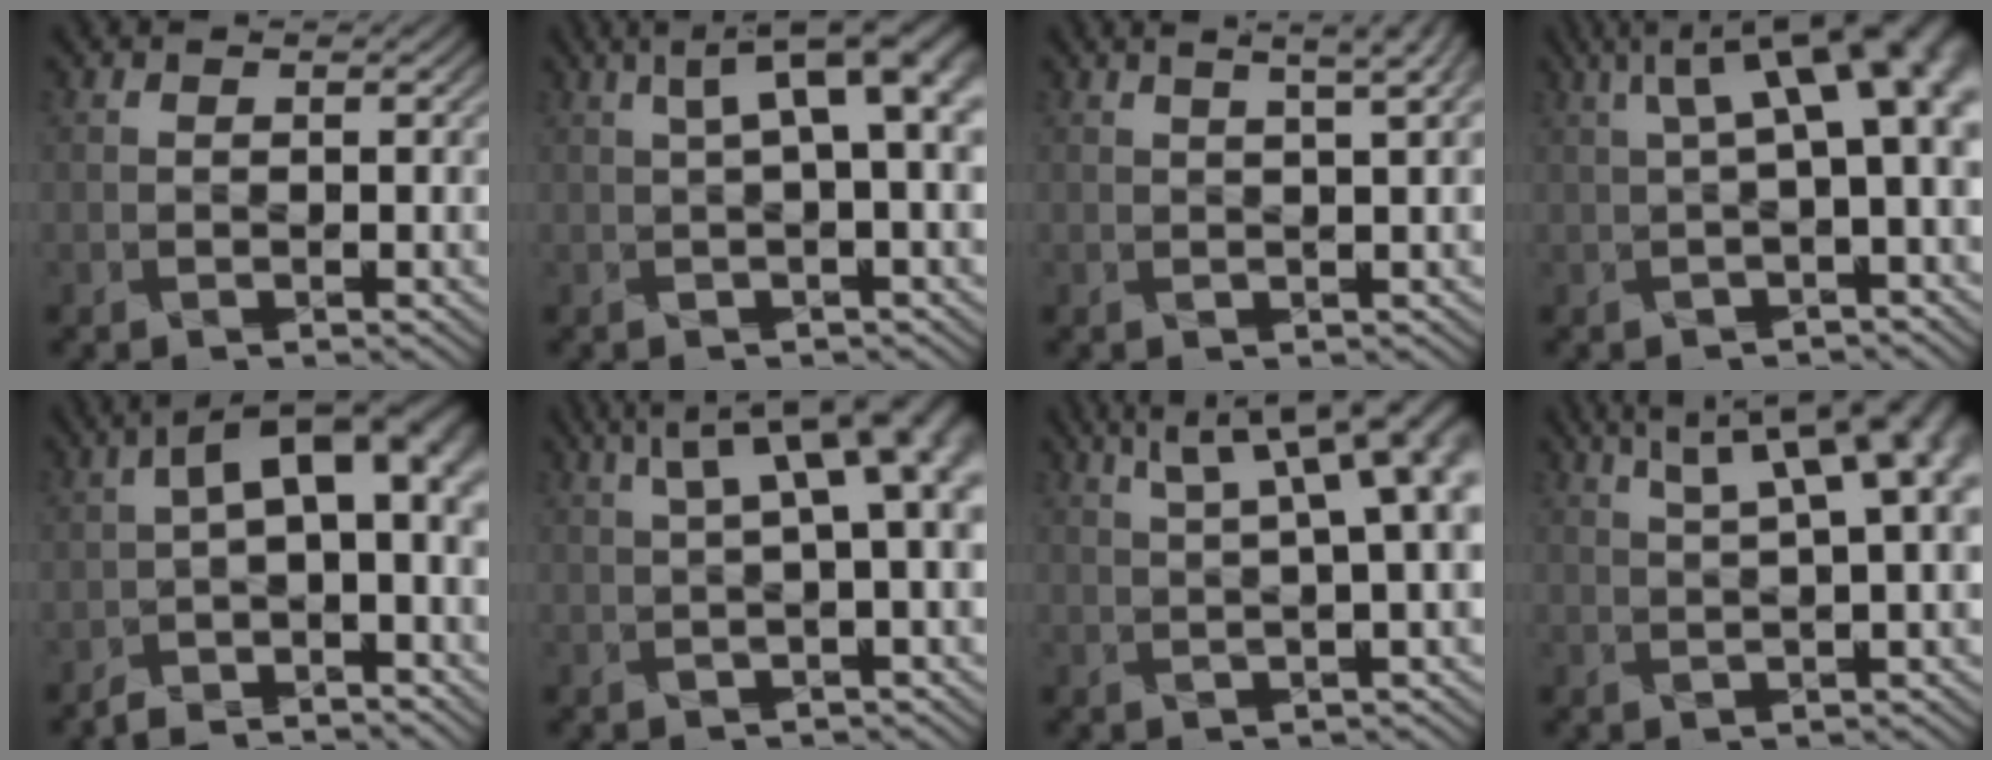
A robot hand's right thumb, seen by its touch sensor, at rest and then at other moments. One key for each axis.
{"total": 7.6, "fx": 2.0, "fy": 1.9, "fz": 7.0, "tx": -0.089, "ty": 0.023, "tz": 0.034}
{"total": 6.2, "fx": 3.2, "fy": 2.0, "fz": 4.9, "tx": -0.053, "ty": 0.037, "tz": 0.024}
{"total": 10.5, "fx": 2.7, "fy": 3.4, "fz": 9.6, "tx": -0.121, "ty": 0.027, "tz": 0.047}
{"total": 8.3, "fx": -1.5, "fy": 3.8, "fz": 7.2, "tx": -0.113, "ty": 0.001, "tz": -0.028}
{"total": 10.1, "fx": 3.2, "fy": 3.2, "fz": 9.0, "tx": -0.114, "ty": 0.031, "tz": 0.050}
{"total": 13.2, "fx": 5.1, "fy": 4.8, "fz": 11.2, "tx": -0.146, "ty": 0.060, "tz": 0.063}
{"total": 12.0, "fx": 5.0, "fy": 4.1, "fz": 10.0, "tx": -0.135, "ty": 0.048, "tz": 0.062}